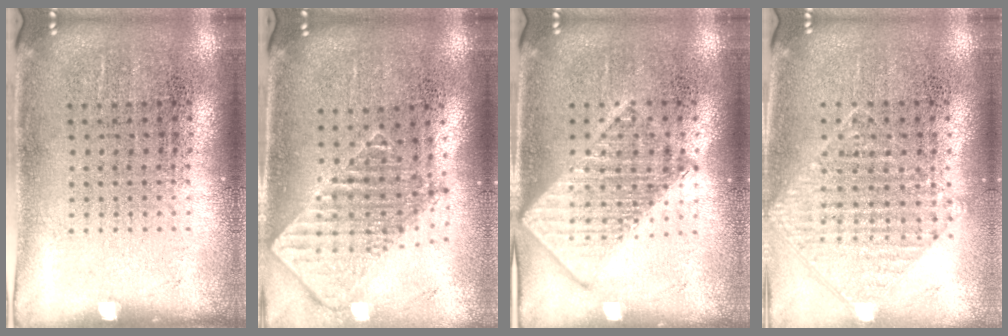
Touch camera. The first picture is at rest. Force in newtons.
{"total": 2.0, "press": 1.5, "slide": 1.3}
{"total": 2.0, "press": 1.9, "slide": 0.2}
{"total": 0.9, "press": 0.9, "slide": 0.1}